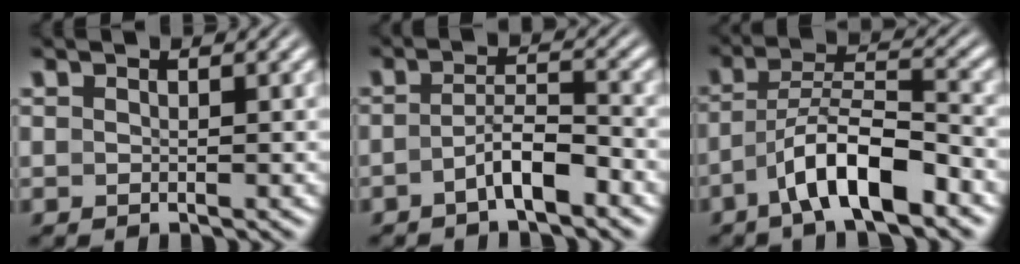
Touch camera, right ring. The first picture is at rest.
{"total": 3.3, "force": [-2.4, 0.8, 2.1], "torque": [-0.032, -0.008, -0.039]}
{"total": 5.5, "force": [-2.6, 2.1, 4.3], "torque": [-0.074, -0.010, -0.039]}